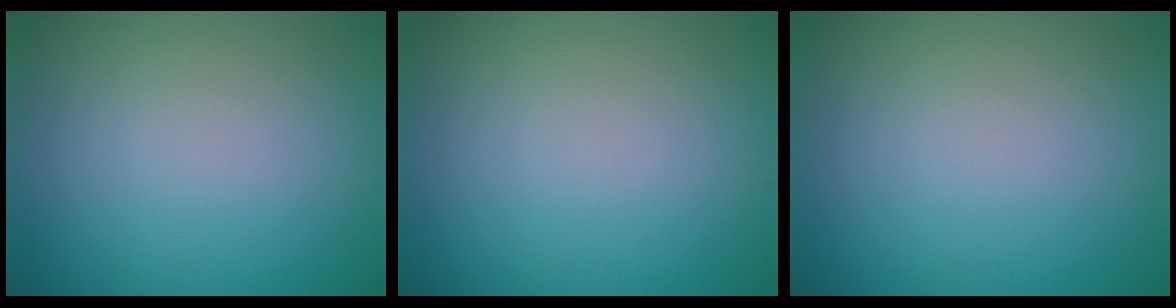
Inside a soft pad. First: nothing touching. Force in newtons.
{"total": 0.0}
{"total": 0.0}